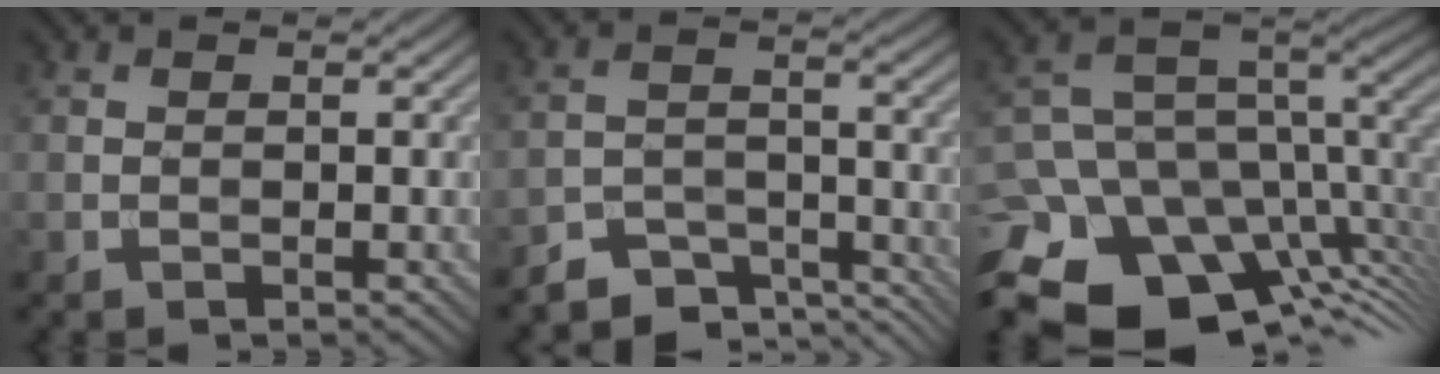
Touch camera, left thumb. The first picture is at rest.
{"total": 6.3, "force": [-5.4, 2.5, 2.2], "torque": [-0.035, -0.011, -0.095]}
{"total": 16.7, "force": [-7.8, 9.9, 11.0], "torque": [-0.243, -0.005, -0.106]}